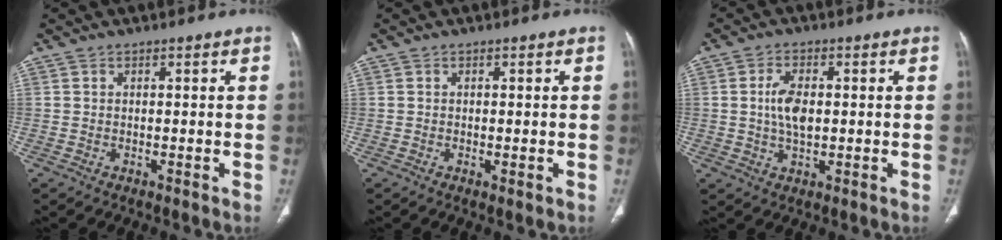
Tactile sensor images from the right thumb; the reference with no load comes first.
{"total": 1.1, "force": [-0.3, 0.4, 0.9], "torque": [-0.018, -0.004, -0.003]}
{"total": 5.9, "force": [0.4, 3.2, 5.0], "torque": [-0.097, 0.002, 0.006]}